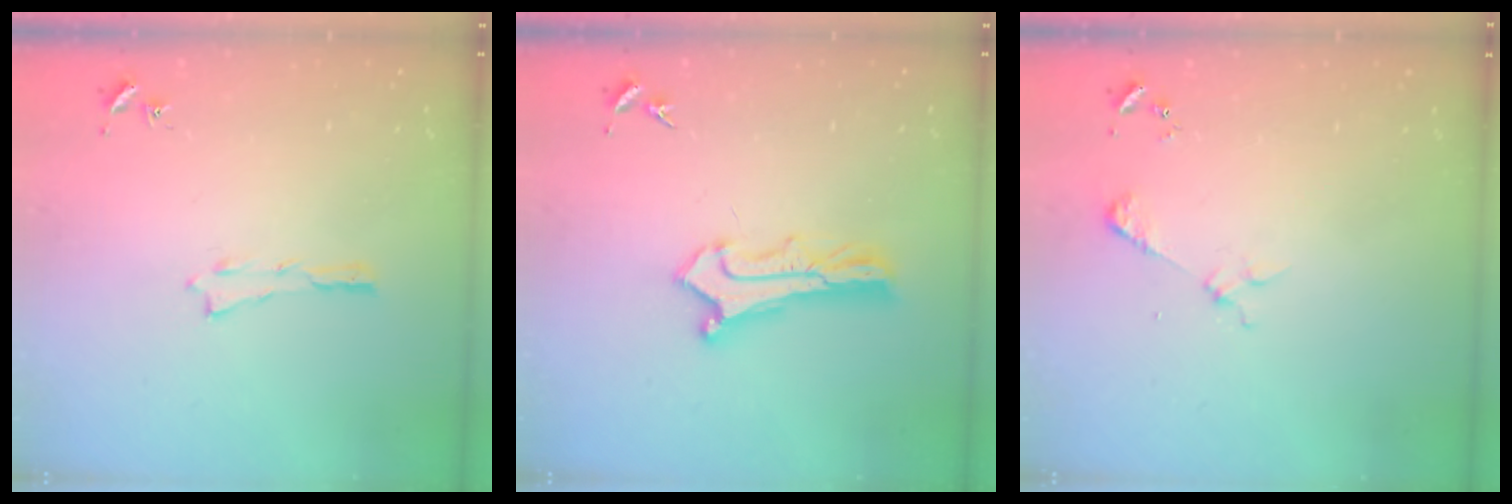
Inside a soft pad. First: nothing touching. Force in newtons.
{"total": 2.6, "press": 2.6, "slide": 0.2}
{"total": 2.2, "press": 2.2, "slide": 0.2}